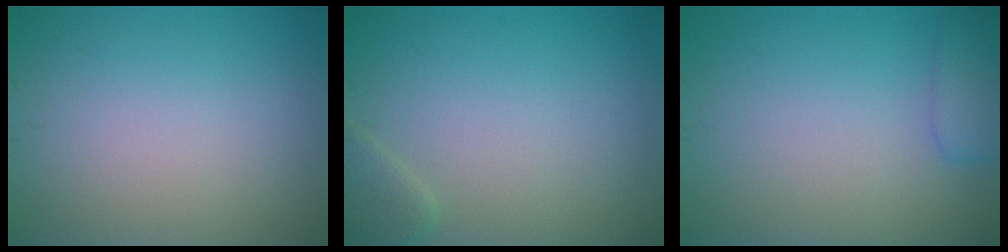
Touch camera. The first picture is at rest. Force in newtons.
{"total": 1.6, "press": 1.6, "slide": 0.1}
{"total": 2.3, "press": 2.3, "slide": 0.2}